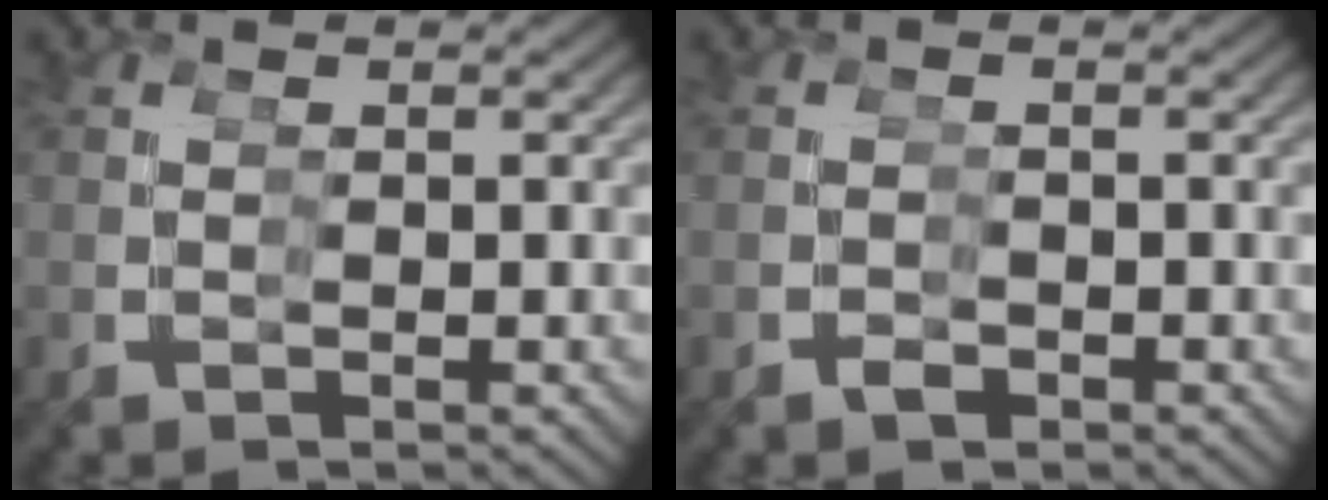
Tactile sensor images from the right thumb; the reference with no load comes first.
{"total": 1.7, "force": [-1.2, 1.0, 0.6], "torque": [-0.015, -0.017, -0.013]}